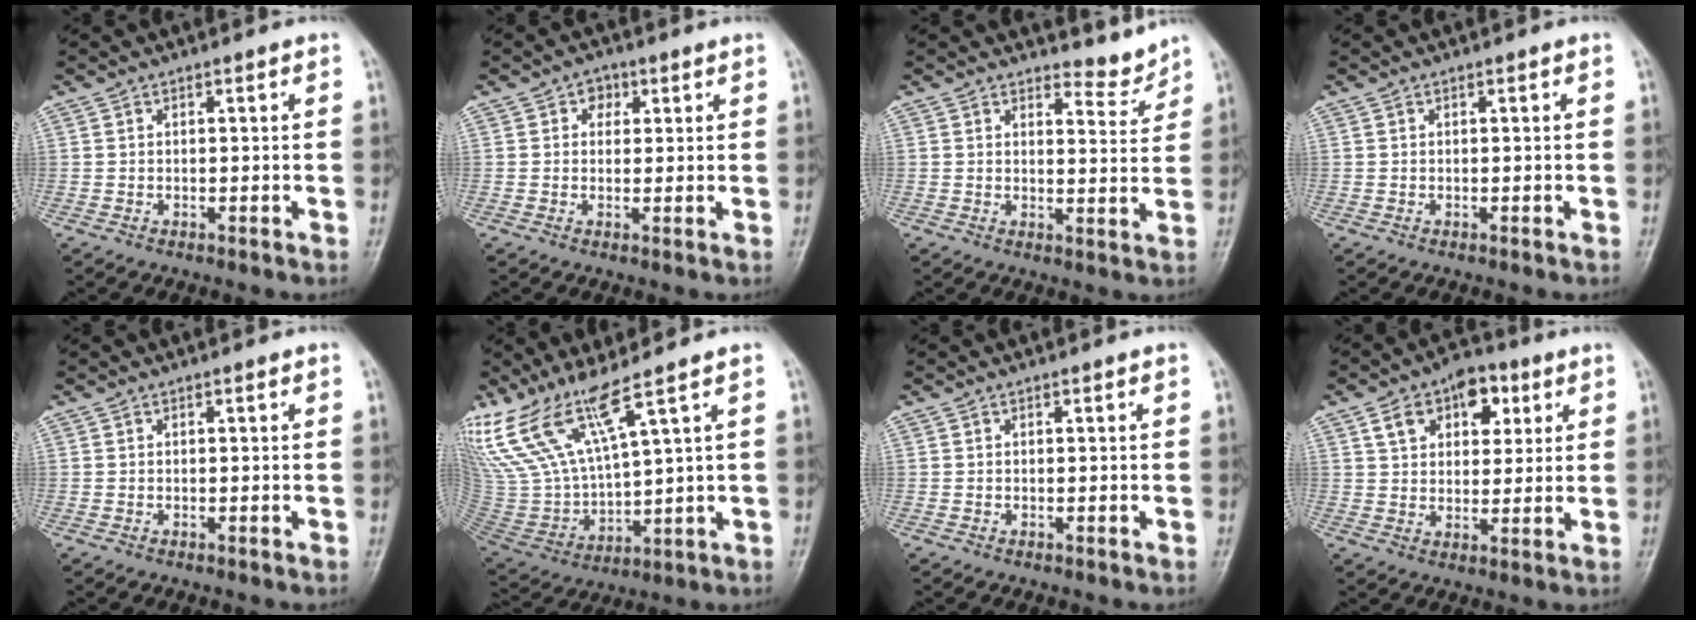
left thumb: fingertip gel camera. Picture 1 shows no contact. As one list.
[{"total": 2.9, "force": [1.2, 2.3, 1.2], "torque": [0.004, -0.001, 0.011]}, {"total": 4.0, "force": [3.9, 0.9, 0.2], "torque": [0.010, -0.044, 0.055]}, {"total": 0.0}, {"total": 0.0}, {"total": 13.1, "force": [9.7, 1.4, 8.7], "torque": [-0.184, -0.055, 0.217]}, {"total": 0.0}, {"total": 11.6, "force": [5.1, 7.6, 7.1], "torque": [-0.070, -0.003, 0.080]}]